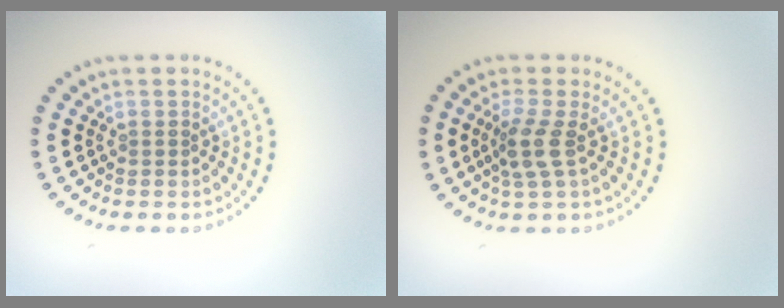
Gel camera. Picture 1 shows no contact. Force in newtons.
{"total": 2.5, "press": 2.0, "slide": 1.6}